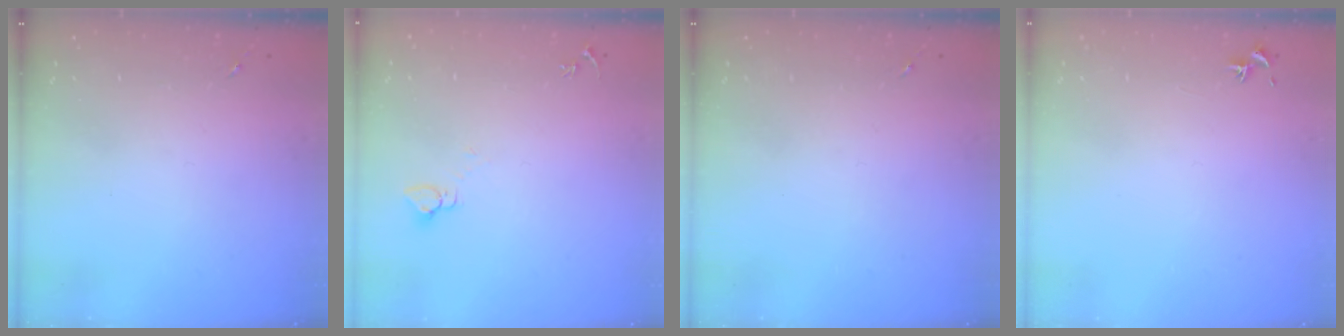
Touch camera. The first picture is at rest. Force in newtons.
{"total": 2.7, "press": 2.7, "slide": 0.1}
{"total": 0.0}
{"total": 0.8, "press": 0.7, "slide": 0.3}